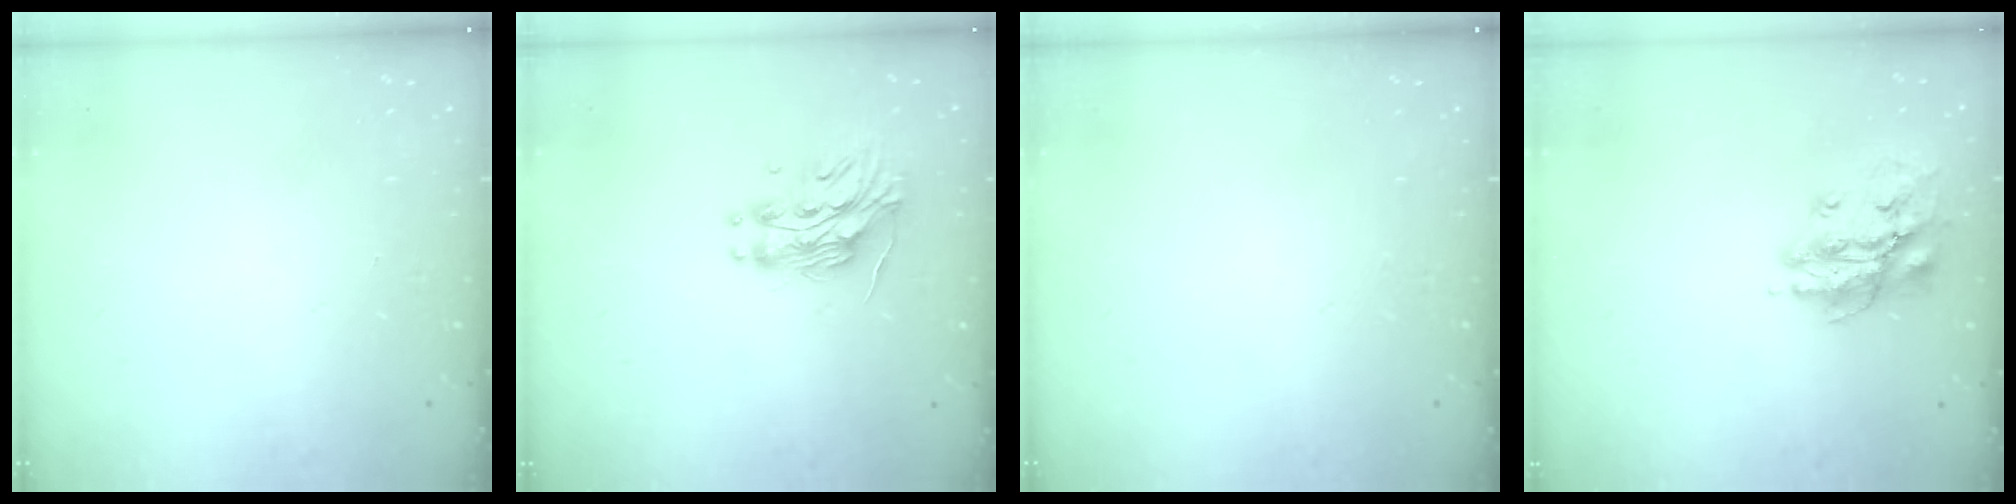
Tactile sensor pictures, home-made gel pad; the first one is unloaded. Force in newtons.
{"total": 13.2, "press": 13.2, "slide": 0.8}
{"total": 0.0}
{"total": 13.9, "press": 13.7, "slide": 2.0}